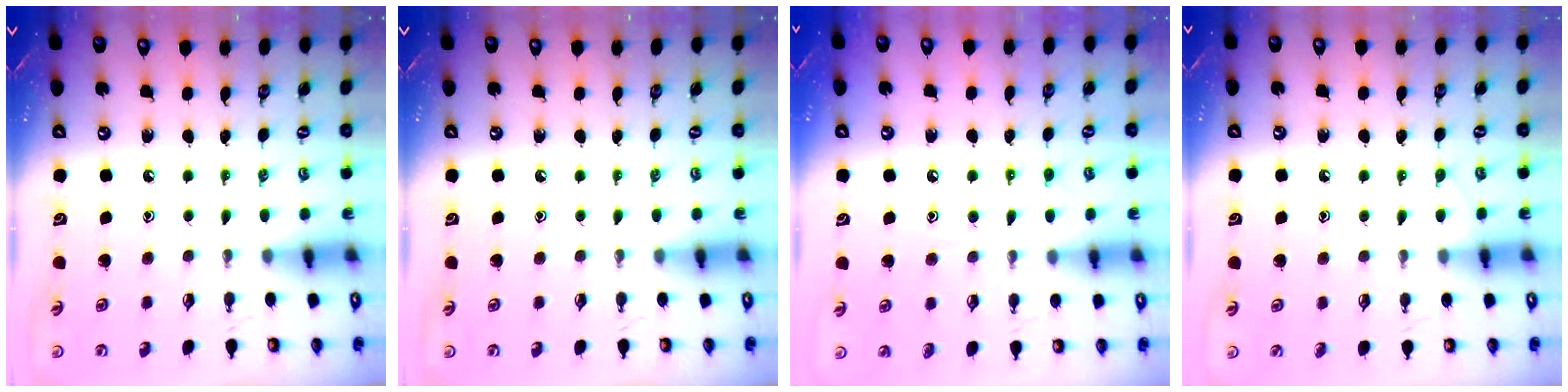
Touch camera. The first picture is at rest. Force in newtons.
{"total": 0.0}
{"total": 7.8, "press": 7.8, "slide": 0.7}
{"total": 4.6, "press": 4.6, "slide": 0.5}